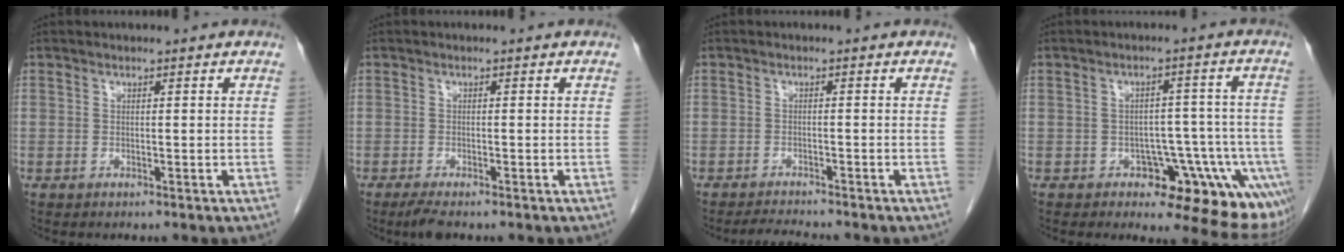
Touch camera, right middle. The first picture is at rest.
{"total": 2.6, "force": [-1.9, 0.5, 1.7], "torque": [-0.037, -0.008, -0.034]}
{"total": 3.0, "force": [-2.9, -0.3, 0.7], "torque": [-0.015, -0.015, -0.047]}
{"total": 11.5, "force": [-6.2, 5.7, 7.8], "torque": [-0.049, 0.021, -0.077]}